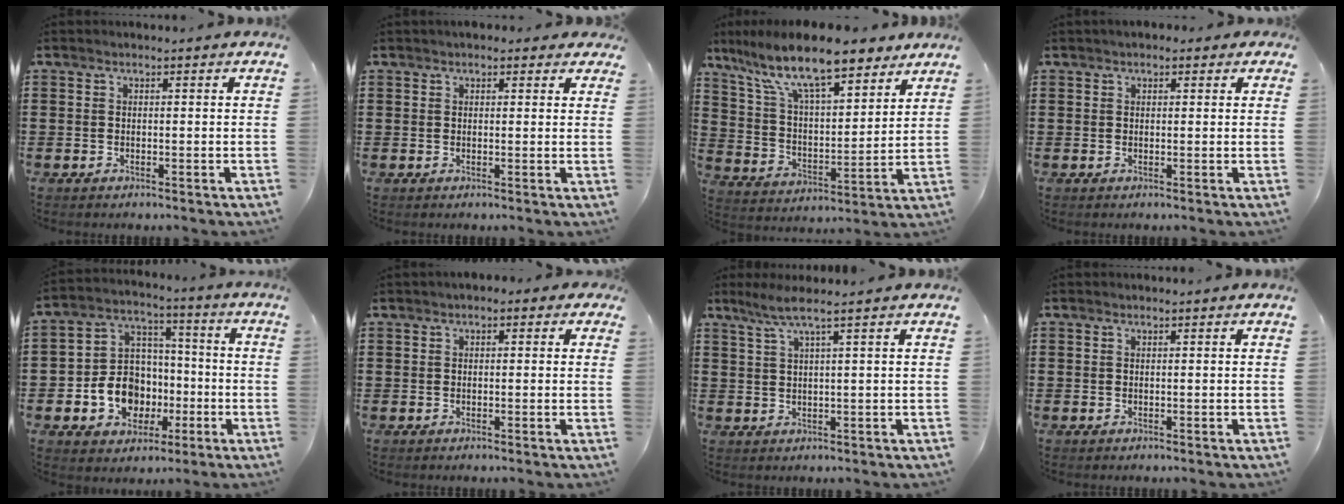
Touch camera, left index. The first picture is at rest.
{"total": 1.6, "force": [1.2, 0.9, 0.6], "torque": [-0.015, 0.009, 0.022]}
{"total": 13.2, "force": [10.3, 2.9, 7.7], "torque": [-0.186, -0.041, 0.180]}
{"total": 1.3, "force": [0.8, 0.9, 0.6], "torque": [-0.014, 0.008, 0.014]}
{"total": 10.1, "force": [-3.0, 8.8, 3.9], "torque": [-0.112, 0.020, -0.049]}
{"total": 1.2, "force": [0.0, 0.9, 0.9], "torque": [-0.019, 0.008, -0.002]}
{"total": 3.8, "force": [2.2, -0.3, 3.1], "torque": [-0.068, 0.001, 0.038]}
{"total": 0.0}